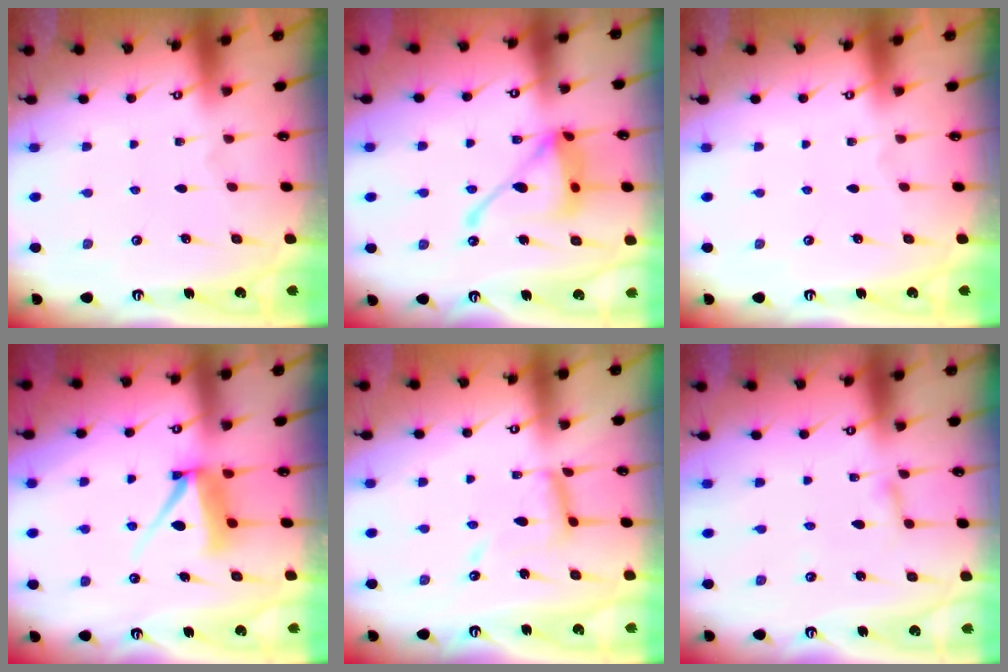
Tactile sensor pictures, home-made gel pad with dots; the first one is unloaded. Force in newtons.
{"total": 16.1, "press": 16.0, "slide": 1.6}
{"total": 0.0}
{"total": 8.0, "press": 7.9, "slide": 0.7}
{"total": 11.8, "press": 11.7, "slide": 1.1}
{"total": 1.8, "press": 1.7, "slide": 0.2}